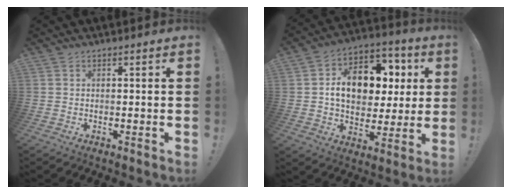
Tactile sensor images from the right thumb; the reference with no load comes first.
{"total": 16.0, "force": [2.7, 11.6, 10.7], "torque": [-0.152, 0.003, 0.055]}